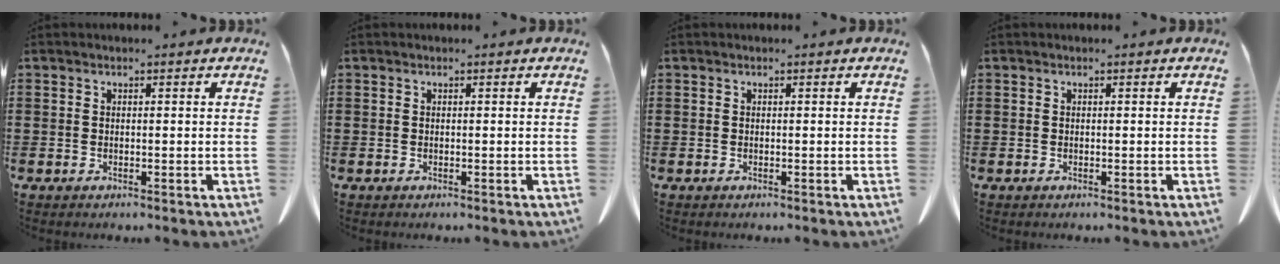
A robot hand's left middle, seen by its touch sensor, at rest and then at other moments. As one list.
[{"total": 0.0}, {"total": 0.0}, {"total": 0.0}]